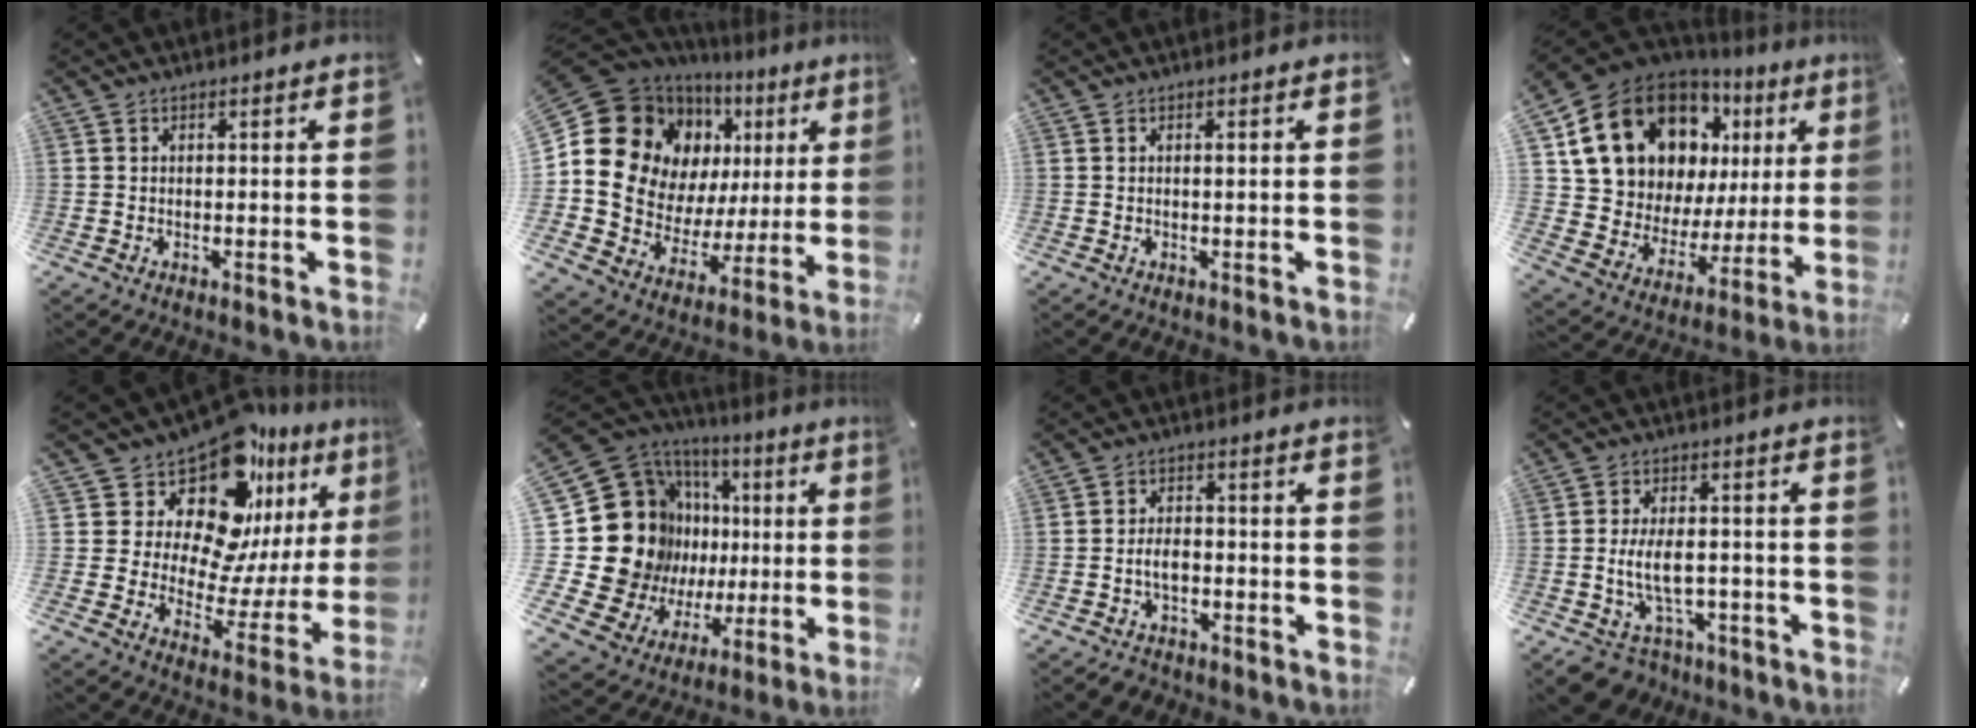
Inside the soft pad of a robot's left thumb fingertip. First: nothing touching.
{"total": 18.9, "force": [7.4, 15.3, 8.4], "torque": [-0.139, -0.061, 0.158]}
{"total": 0.8, "force": [0.2, 0.1, 0.8], "torque": [-0.016, -0.001, 0.003]}
{"total": 20.7, "force": [11.6, 14.1, 9.8], "torque": [-0.172, -0.072, 0.227]}
{"total": 20.0, "force": [14.7, 9.9, 9.3], "torque": [-0.143, -0.132, 0.252]}
{"total": 27.2, "force": [3.0, 21.2, 16.6], "torque": [-0.319, -0.067, 0.108]}
{"total": 4.6, "force": [-1.7, 3.3, 2.7], "torque": [-0.056, 0.010, -0.033]}
{"total": 9.9, "force": [-2.6, 6.9, 6.6], "torque": [-0.127, 0.018, -0.041]}